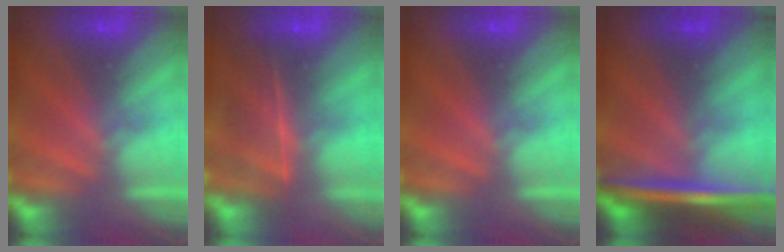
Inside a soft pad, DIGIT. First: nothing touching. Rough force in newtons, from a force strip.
{"total": 7.5}
{"total": 0.0}
{"total": 7.4}